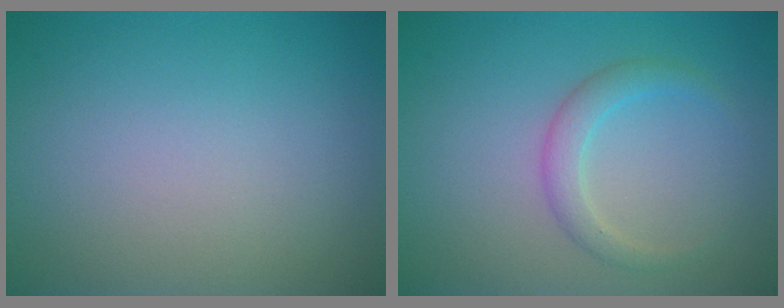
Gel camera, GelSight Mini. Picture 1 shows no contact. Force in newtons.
{"total": 2.1, "press": 2.1, "slide": 0.1}